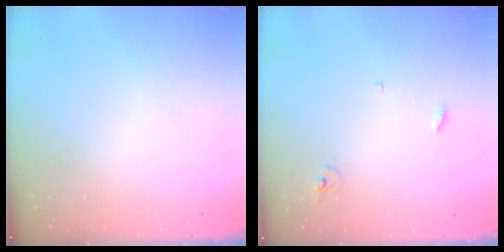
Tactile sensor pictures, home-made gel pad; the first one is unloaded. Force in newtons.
{"total": 2.9, "press": 2.9, "slide": 0.2}